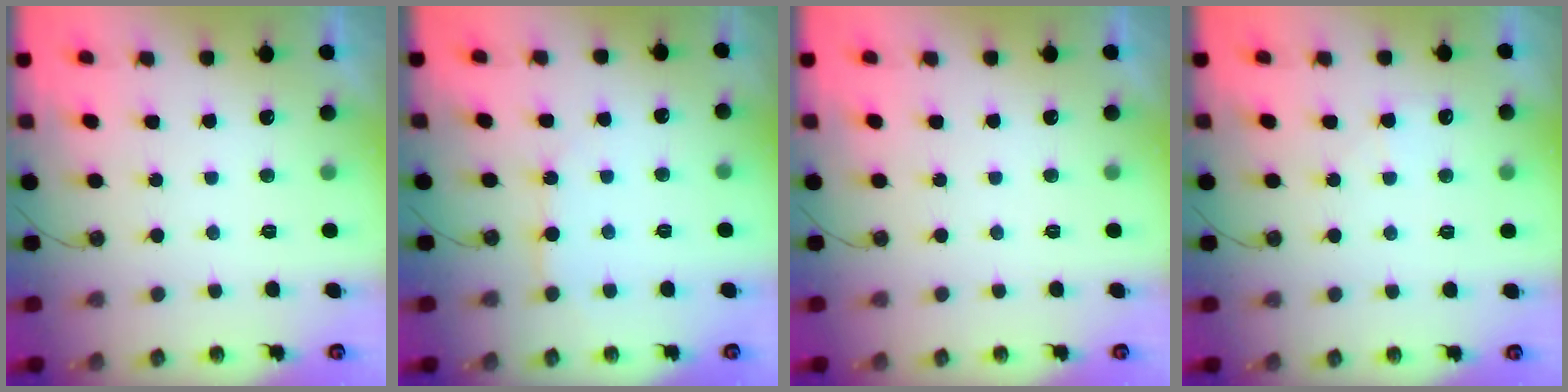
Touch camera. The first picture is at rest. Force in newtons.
{"total": 4.1, "press": 4.1, "slide": 0.2}
{"total": 0.0}
{"total": 4.3, "press": 4.3, "slide": 0.5}